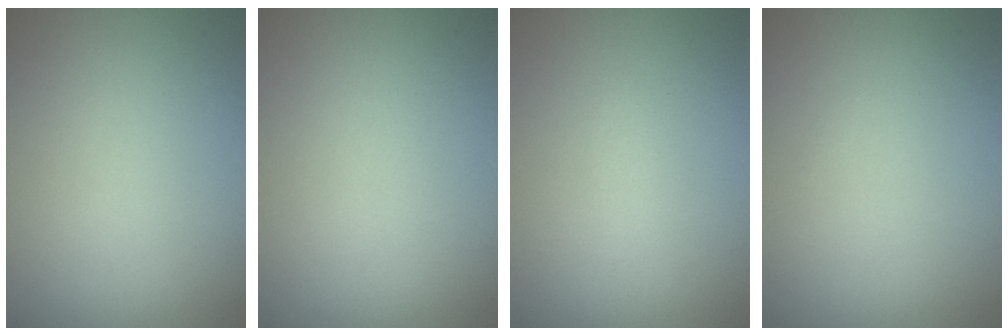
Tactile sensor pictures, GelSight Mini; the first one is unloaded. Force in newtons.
{"total": 0.0}
{"total": 0.6, "press": 0.6, "slide": 0.0}
{"total": 0.0}